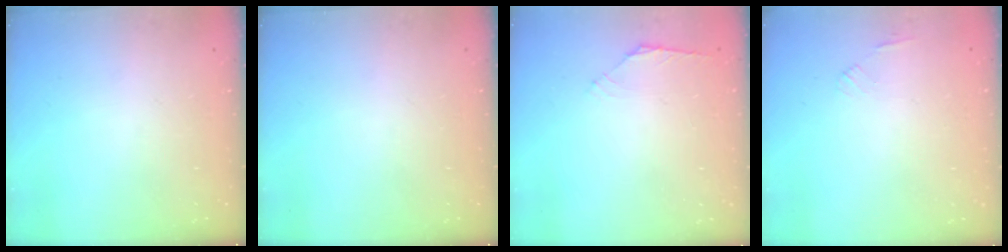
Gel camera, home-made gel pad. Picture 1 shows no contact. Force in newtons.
{"total": 0.0}
{"total": 2.4, "press": 2.3, "slide": 0.7}
{"total": 1.0, "press": 0.9, "slide": 0.4}